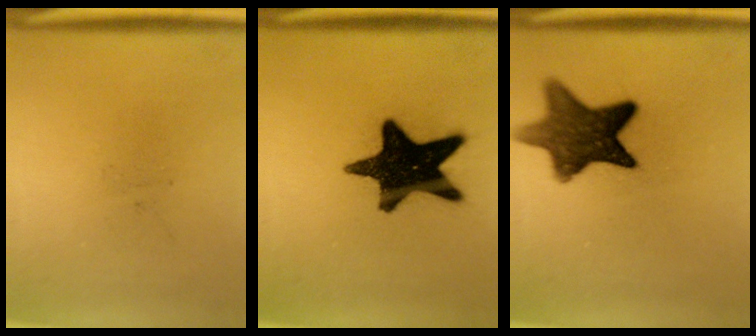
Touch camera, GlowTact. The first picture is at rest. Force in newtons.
{"total": 18.0}
{"total": 11.5}